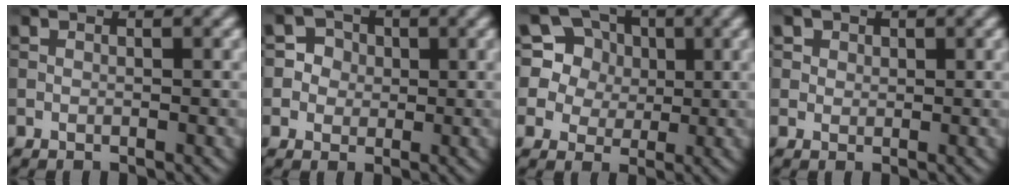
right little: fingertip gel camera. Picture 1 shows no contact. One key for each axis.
{"total": 2.4, "fx": 0.1, "fy": 2.3, "fz": 0.4, "tx": 0.000, "ty": -0.001, "tz": 0.010}
{"total": 9.4, "fx": 4.1, "fy": 7.8, "fz": 3.2, "tx": -0.090, "ty": 0.021, "tz": 0.067}
{"total": 0.7, "fx": 0.3, "fy": 0.6, "fz": -0.2, "tx": 0.003, "ty": -0.006, "tz": 0.019}